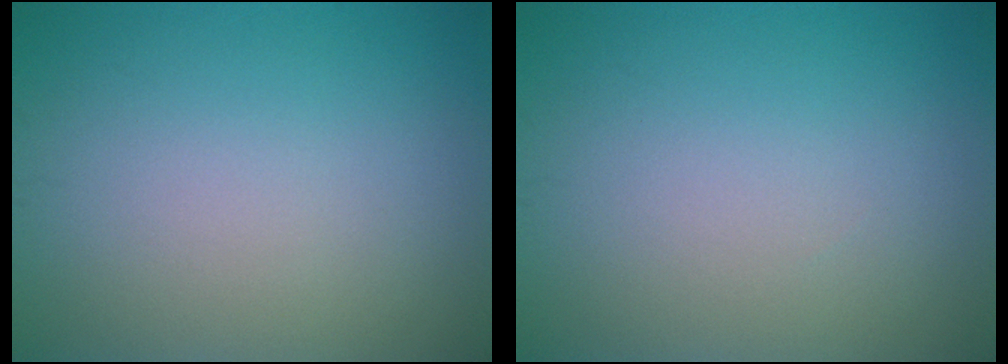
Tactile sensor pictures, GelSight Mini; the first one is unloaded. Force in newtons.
{"total": 0.0}